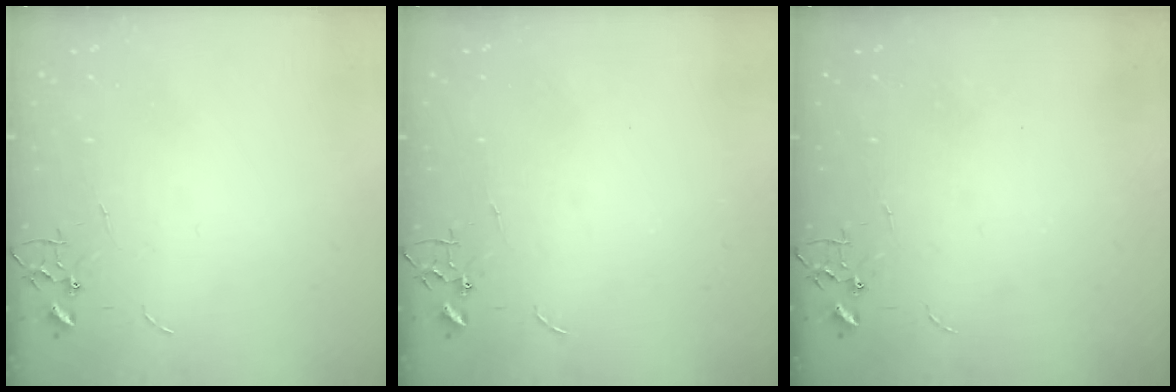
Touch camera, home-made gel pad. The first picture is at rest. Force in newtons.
{"total": 0.0}
{"total": 0.0}